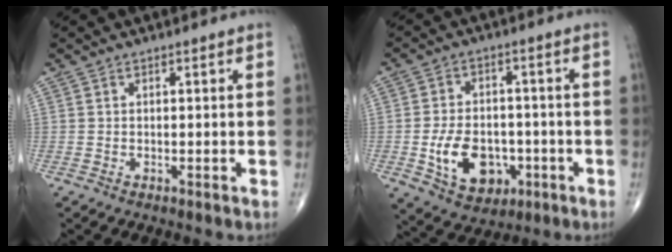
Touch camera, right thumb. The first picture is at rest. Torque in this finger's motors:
{"motor_torque": [-0.30, 0.80, 0.99, -0.20, 0.06]}